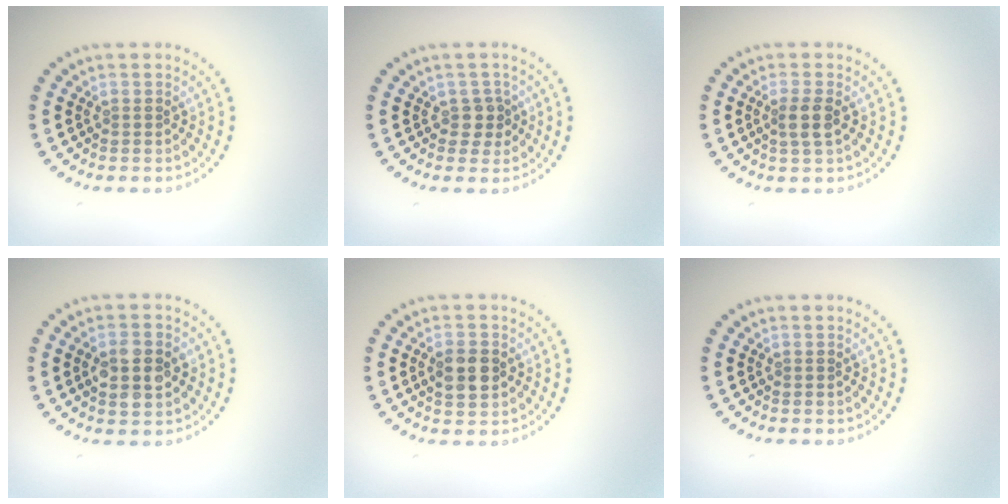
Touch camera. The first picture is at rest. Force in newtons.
{"total": 1.7, "press": 1.5, "slide": 0.8}
{"total": 2.0, "press": 1.7, "slide": 0.9}
{"total": 4.0, "press": 4.0, "slide": 0.1}
{"total": 3.2, "press": 3.2, "slide": 0.2}
{"total": 0.0}